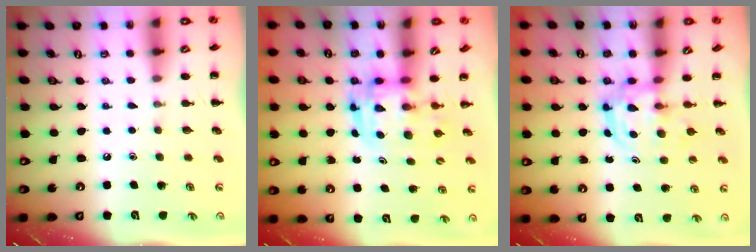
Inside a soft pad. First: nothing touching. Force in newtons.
{"total": 3.3, "press": 3.2, "slide": 0.7}
{"total": 3.1, "press": 3.1, "slide": 0.4}